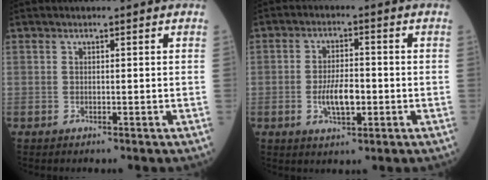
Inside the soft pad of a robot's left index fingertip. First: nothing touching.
{"total": 5.7, "force": [-1.7, 2.2, 5.0], "torque": [-0.098, -0.003, -0.028]}